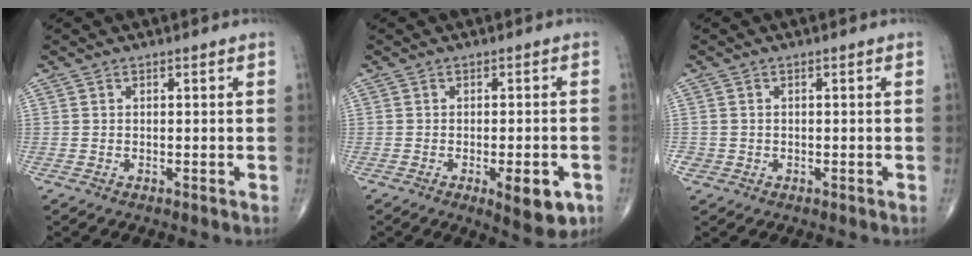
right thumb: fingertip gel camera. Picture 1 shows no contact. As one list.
[{"total": 8.1, "force": [-3.3, 2.9, 6.8], "torque": [-0.078, 0.004, -0.036]}, {"total": 1.1, "force": [-0.2, 1.1, 0.1], "torque": [0.004, 0.003, -0.004]}]